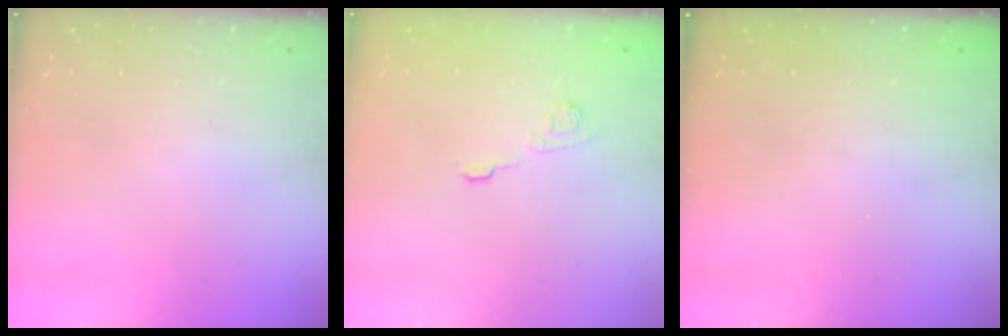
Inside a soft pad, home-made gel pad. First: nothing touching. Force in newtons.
{"total": 4.1, "press": 3.8, "slide": 1.5}
{"total": 2.3, "press": 2.2, "slide": 0.8}